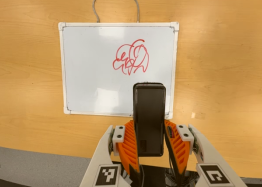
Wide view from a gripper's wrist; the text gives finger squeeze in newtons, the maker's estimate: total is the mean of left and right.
{"total": 4.7, "left": 3.4, "right": 6.0}